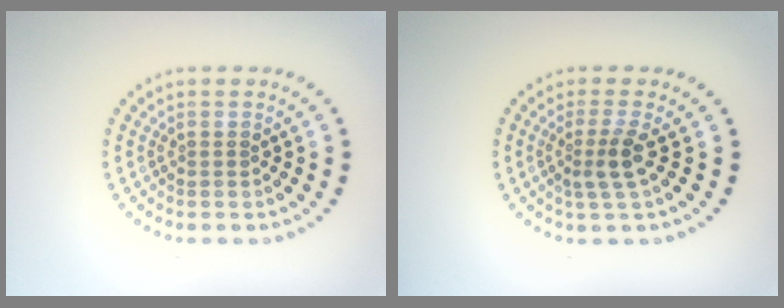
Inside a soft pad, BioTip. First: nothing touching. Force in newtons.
{"total": 2.3, "press": 1.7, "slide": 1.5}